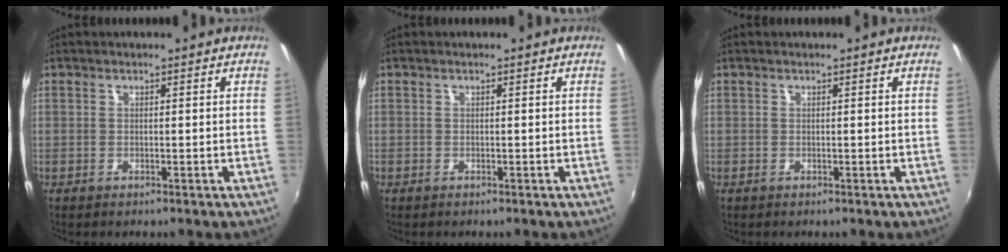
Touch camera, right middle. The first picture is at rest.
{"total": 0.0}
{"total": 0.0}